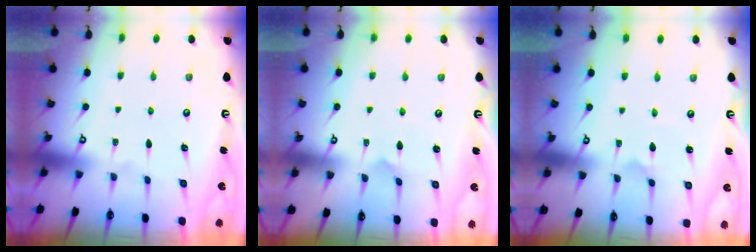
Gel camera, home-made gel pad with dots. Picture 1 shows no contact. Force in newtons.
{"total": 2.8, "press": 2.8, "slide": 0.2}
{"total": 2.9, "press": 2.9, "slide": 0.1}